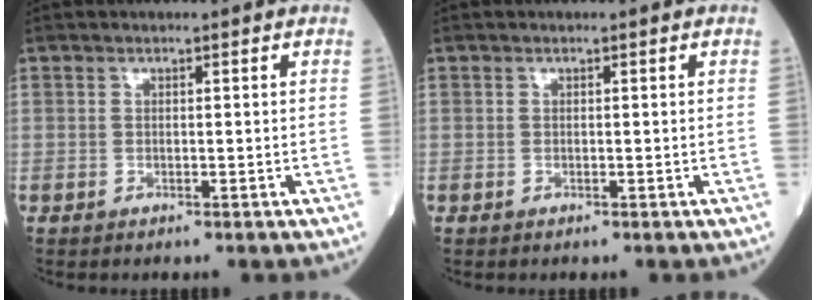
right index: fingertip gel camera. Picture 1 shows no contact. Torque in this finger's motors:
{"motor_torque": [0.00, 0.00, 0.00, 0.01]}